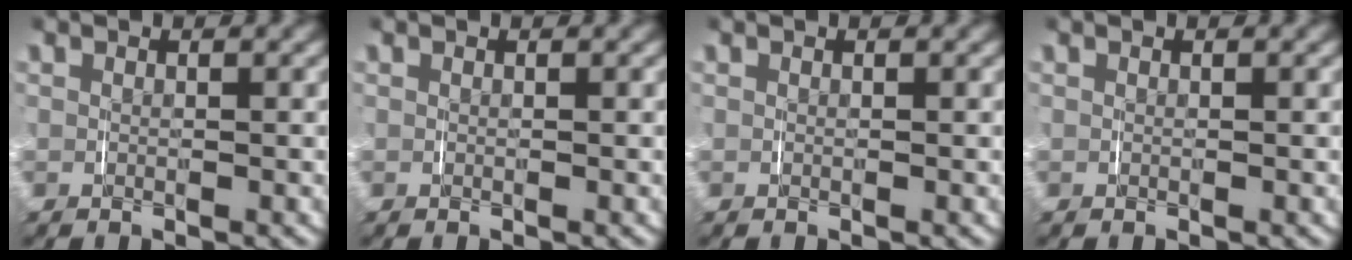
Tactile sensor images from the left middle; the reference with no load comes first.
{"total": 0.0}
{"total": 0.0}
{"total": 0.0}